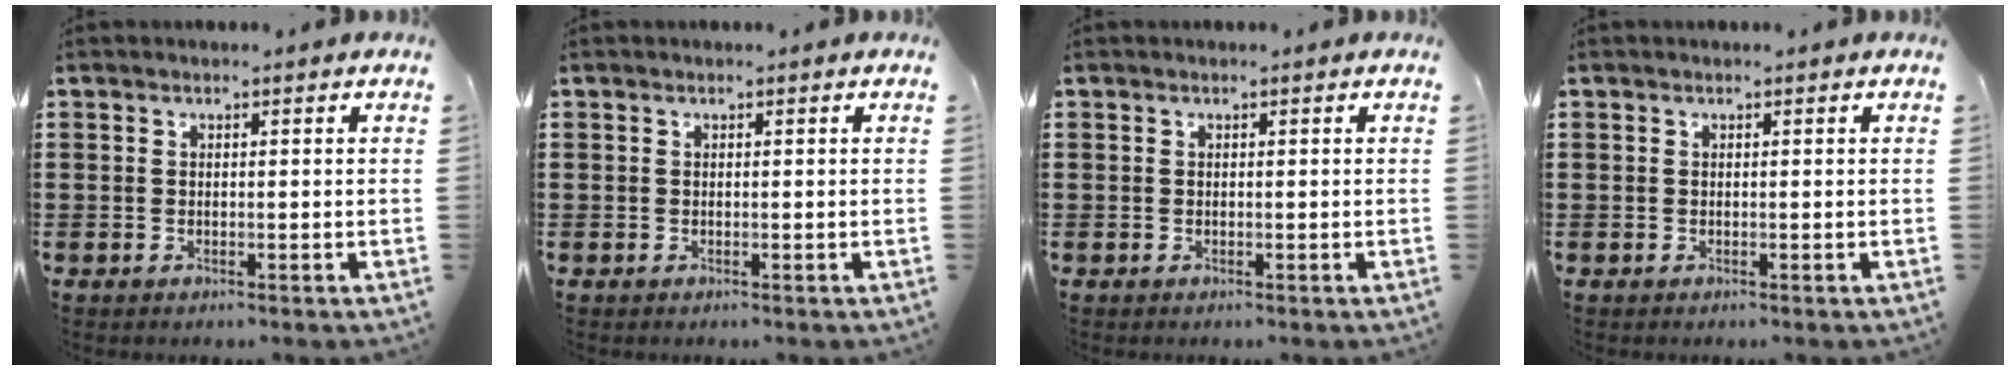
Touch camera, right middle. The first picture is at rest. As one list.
[{"total": 0.0}, {"total": 0.0}, {"total": 0.0}]